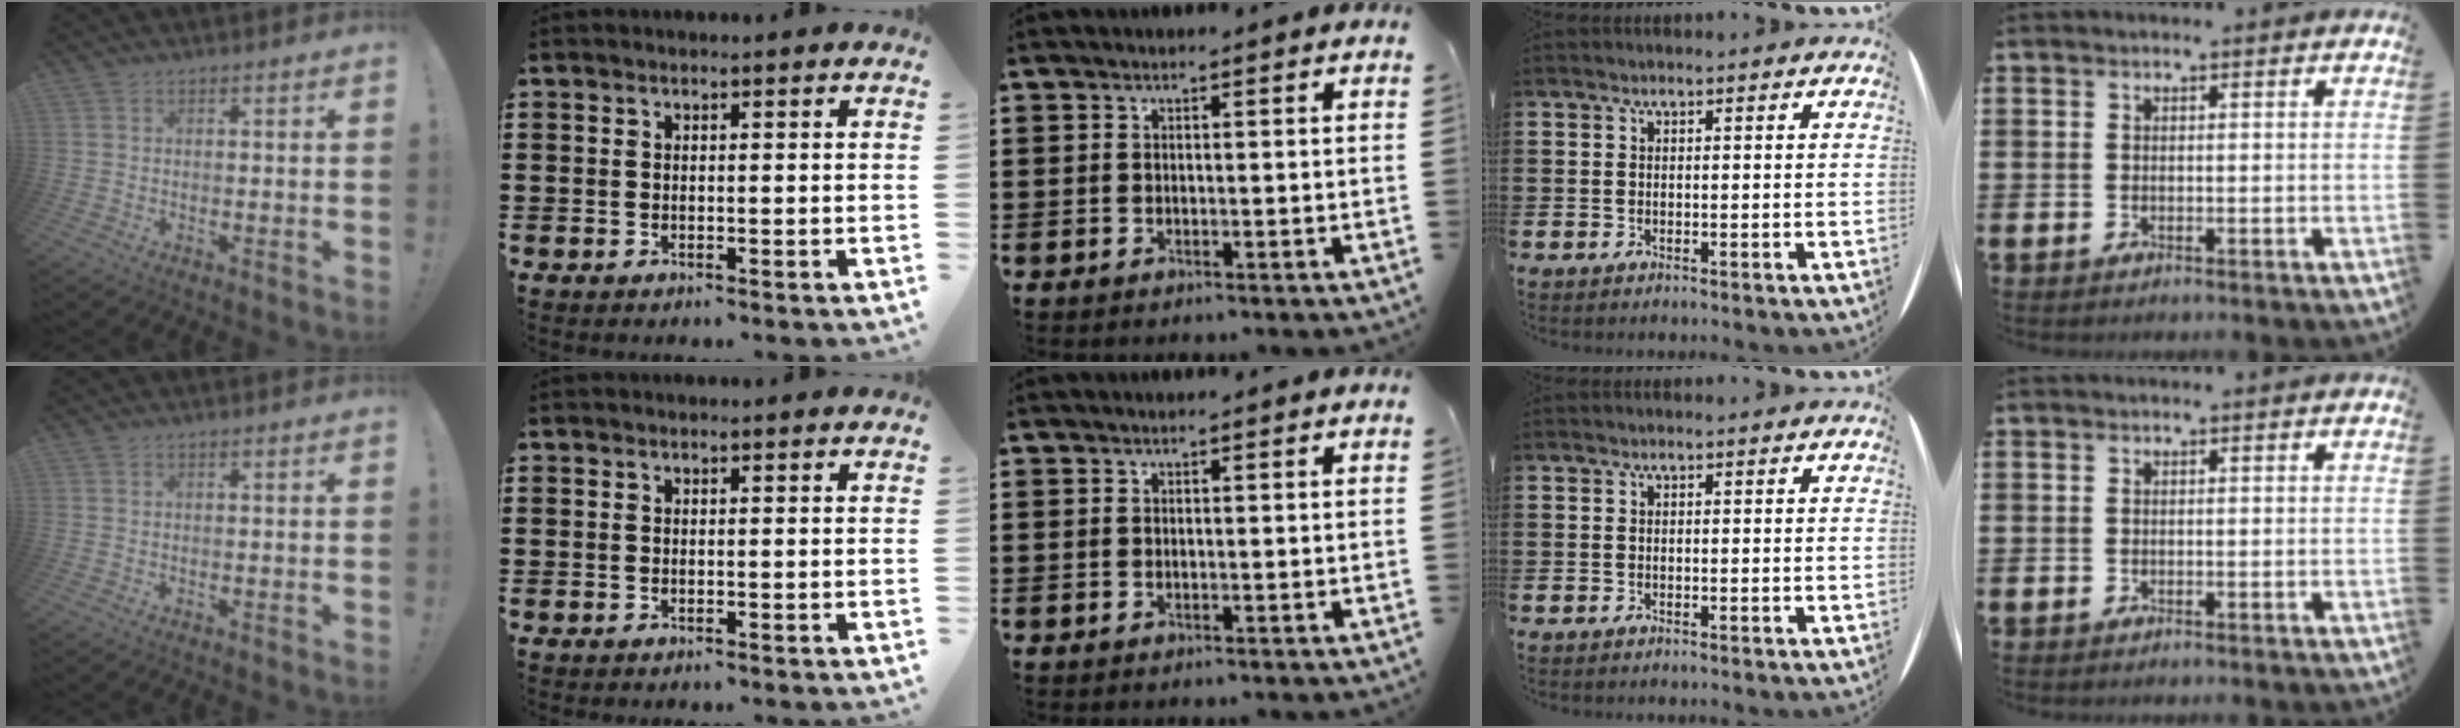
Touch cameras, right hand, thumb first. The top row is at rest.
{}